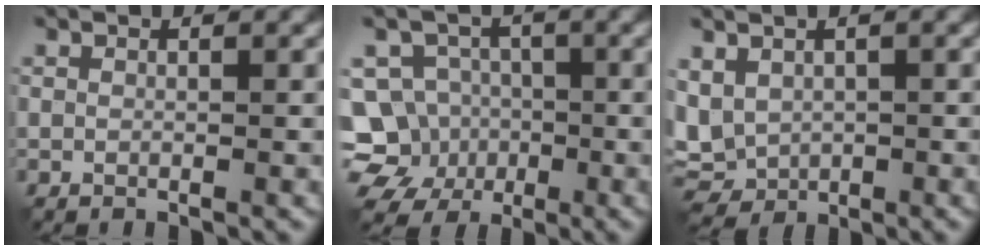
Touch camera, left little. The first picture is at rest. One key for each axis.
{"total": 9.1, "fx": -2.8, "fy": 8.4, "fz": 2.1, "tx": -0.044, "ty": 0.008, "tz": -0.073}
{"total": 4.1, "fx": 0.3, "fy": 3.2, "fz": 2.5, "tx": -0.059, "ty": -0.007, "tz": 0.010}